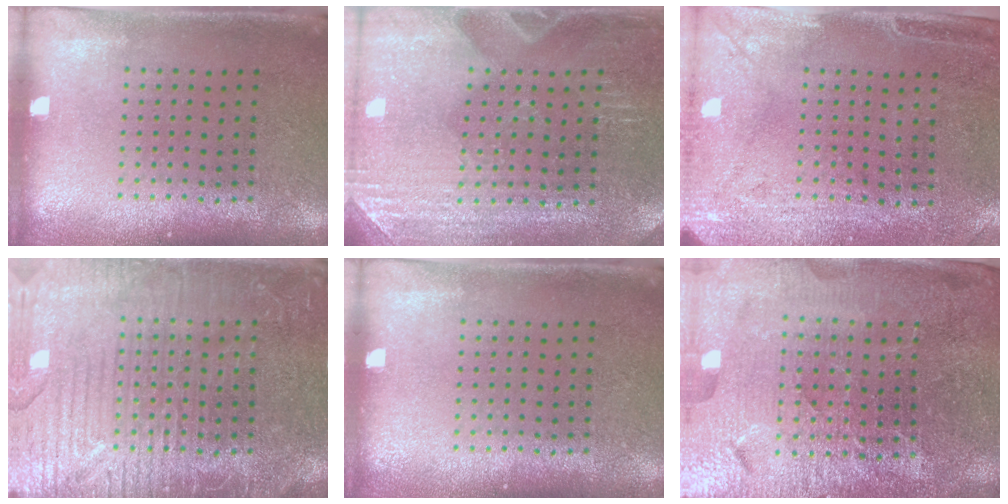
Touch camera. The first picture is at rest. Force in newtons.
{"total": 2.9, "press": 2.9, "slide": 0.3}
{"total": 3.0, "press": 2.4, "slide": 1.8}
{"total": 4.2, "press": 4.2, "slide": 0.6}
{"total": 0.0}
{"total": 5.8, "press": 5.2, "slide": 2.5}